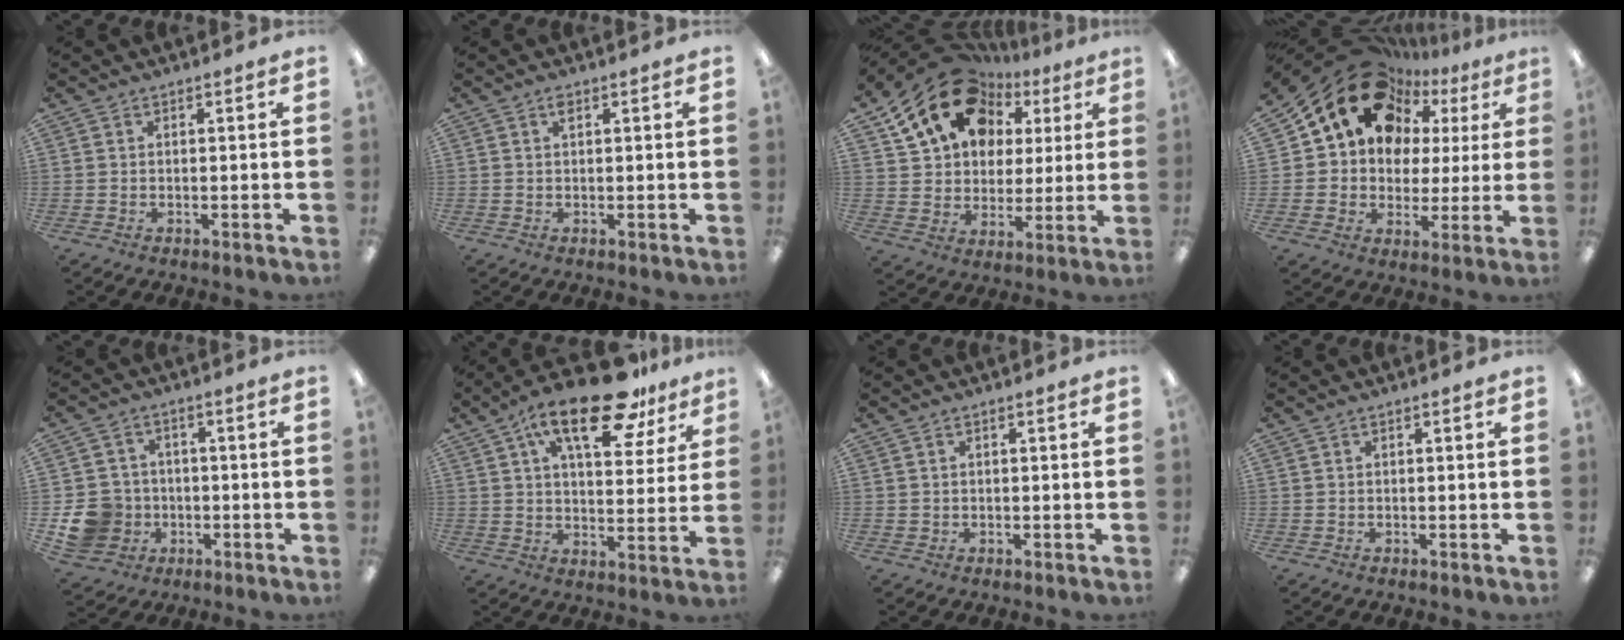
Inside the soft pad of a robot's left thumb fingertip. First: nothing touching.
{"total": 1.3, "force": [0.7, 0.5, 1.0], "torque": [-0.014, 0.000, 0.009]}
{"total": 20.4, "force": [11.8, 14.2, 8.7], "torque": [-0.168, -0.049, 0.224]}
{"total": 18.5, "force": [11.3, 12.6, 7.4], "torque": [-0.144, -0.066, 0.212]}
{"total": 10.1, "force": [-2.7, 9.2, 3.2], "torque": [-0.076, 0.024, -0.042]}
{"total": 19.9, "force": [12.0, 8.2, 13.6], "torque": [-0.205, -0.055, 0.194]}
{"total": 0.5, "force": [0.2, 0.5, 0.1], "torque": [-0.002, 0.004, 0.002]}
{"total": 0.0}